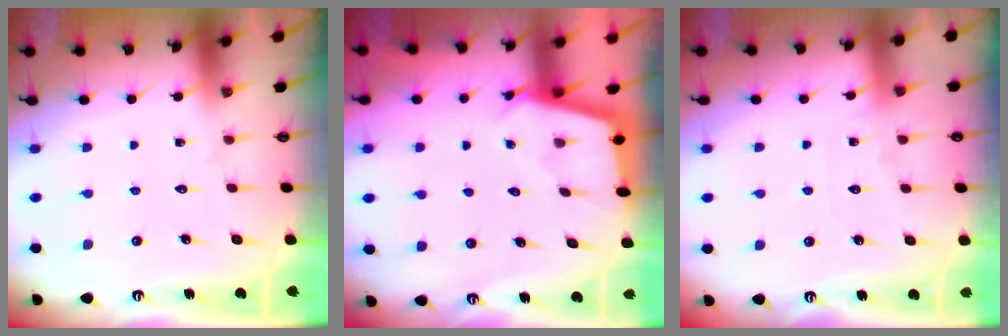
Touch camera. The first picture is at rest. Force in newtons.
{"total": 2.9, "press": 2.9, "slide": 0.3}
{"total": 4.8, "press": 4.7, "slide": 0.7}